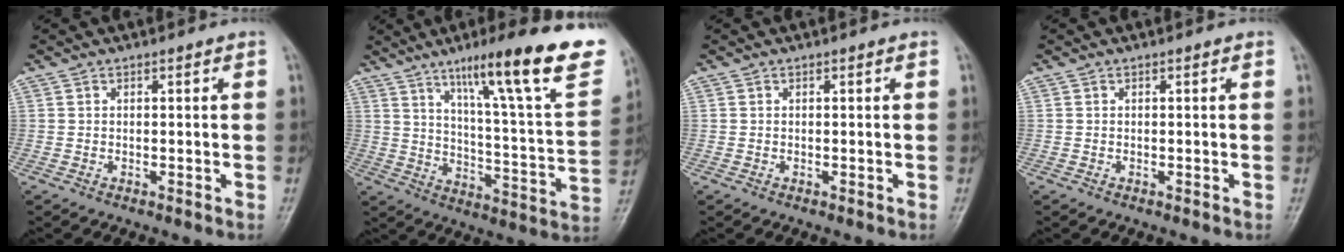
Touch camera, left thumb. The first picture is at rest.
{"total": 25.4, "force": [15.1, 3.8, 20.0], "torque": [-0.271, -0.053, 0.223]}
{"total": 0.0}
{"total": 0.0}